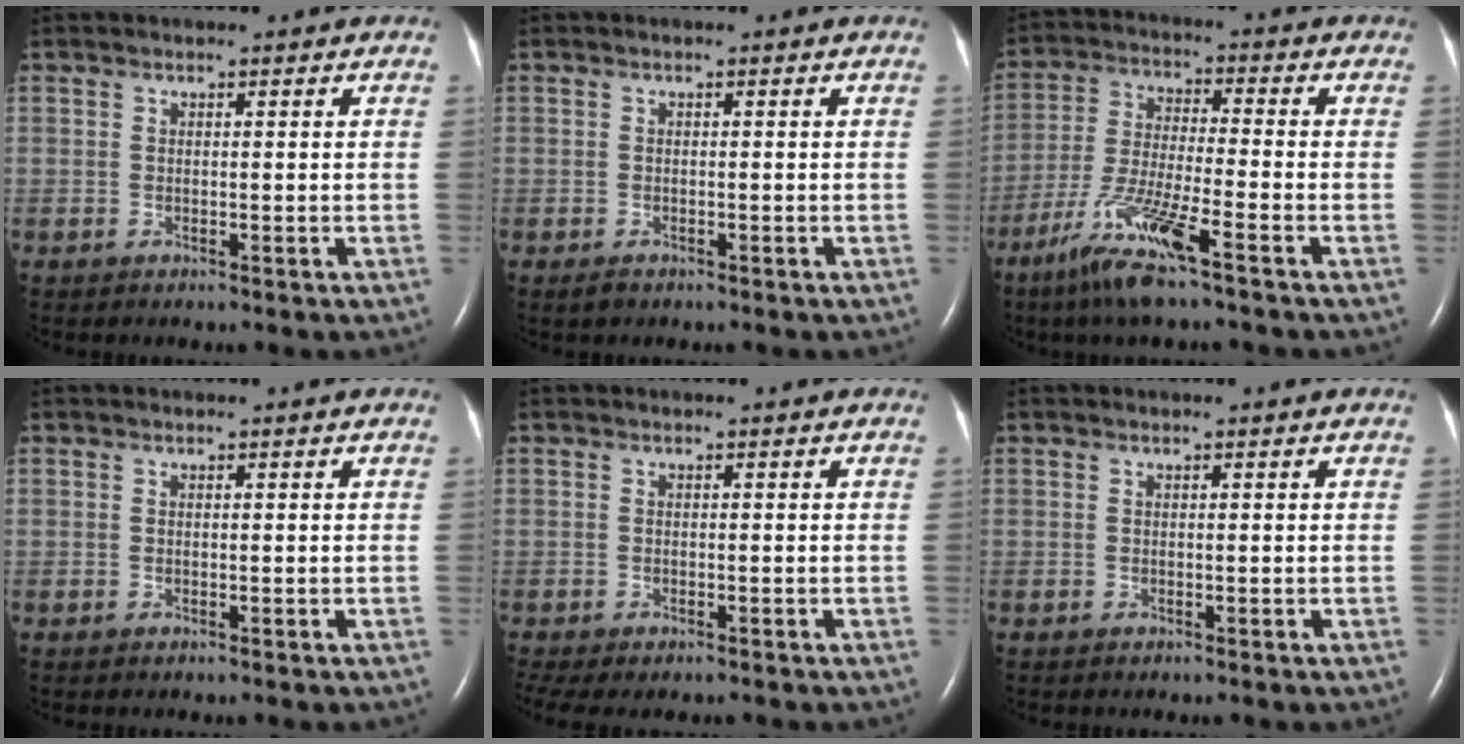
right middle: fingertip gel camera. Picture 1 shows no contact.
{"total": 0.8, "force": [-0.6, 0.4, 0.4], "torque": [-0.010, -0.001, -0.009]}
{"total": 10.7, "force": [-6.6, 0.3, 8.4], "torque": [-0.178, -0.027, -0.130]}
{"total": 0.0}
{"total": 5.0, "force": [-3.9, 1.8, 2.6], "torque": [-0.045, -0.008, -0.055]}
{"total": 0.0}